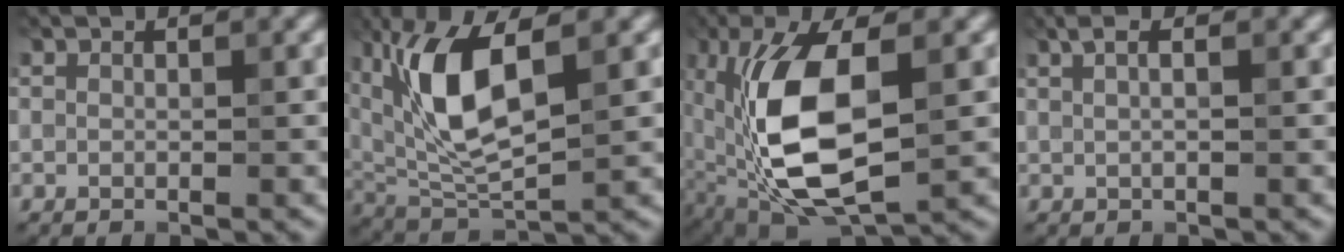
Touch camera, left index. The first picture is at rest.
{"total": 9.0, "force": [2.5, 3.6, 7.8], "torque": [-0.161, -0.002, 0.047]}
{"total": 12.5, "force": [0.0, 6.3, 10.8], "torque": [-0.219, -0.008, 0.005]}
{"total": 2.4, "force": [1.0, 1.0, 1.9], "torque": [-0.018, 0.006, 0.000]}